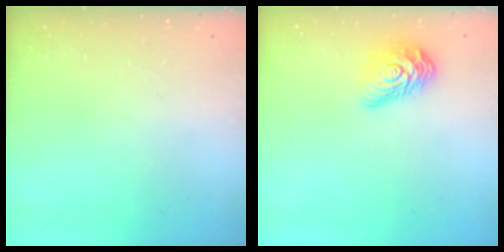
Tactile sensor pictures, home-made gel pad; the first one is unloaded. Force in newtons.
{"total": 11.9, "press": 11.9, "slide": 0.5}